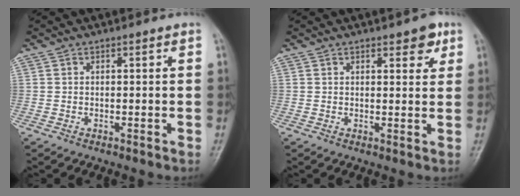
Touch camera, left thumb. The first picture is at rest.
{"total": 3.9, "force": [2.2, 1.8, 2.7], "torque": [-0.017, -0.009, 0.025]}